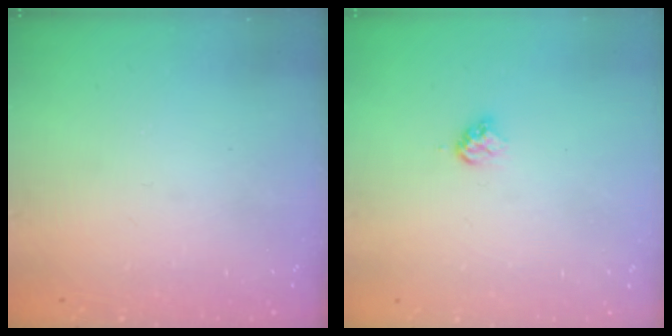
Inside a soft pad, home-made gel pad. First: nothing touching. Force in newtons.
{"total": 3.2, "press": 3.2, "slide": 0.4}